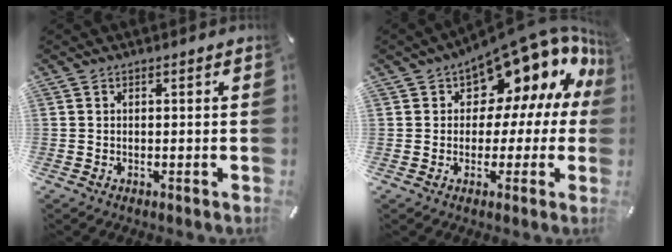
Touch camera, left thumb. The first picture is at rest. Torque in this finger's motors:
{"motor_torque": [2.48, 2.52, 0.57, -0.17, 0.21]}